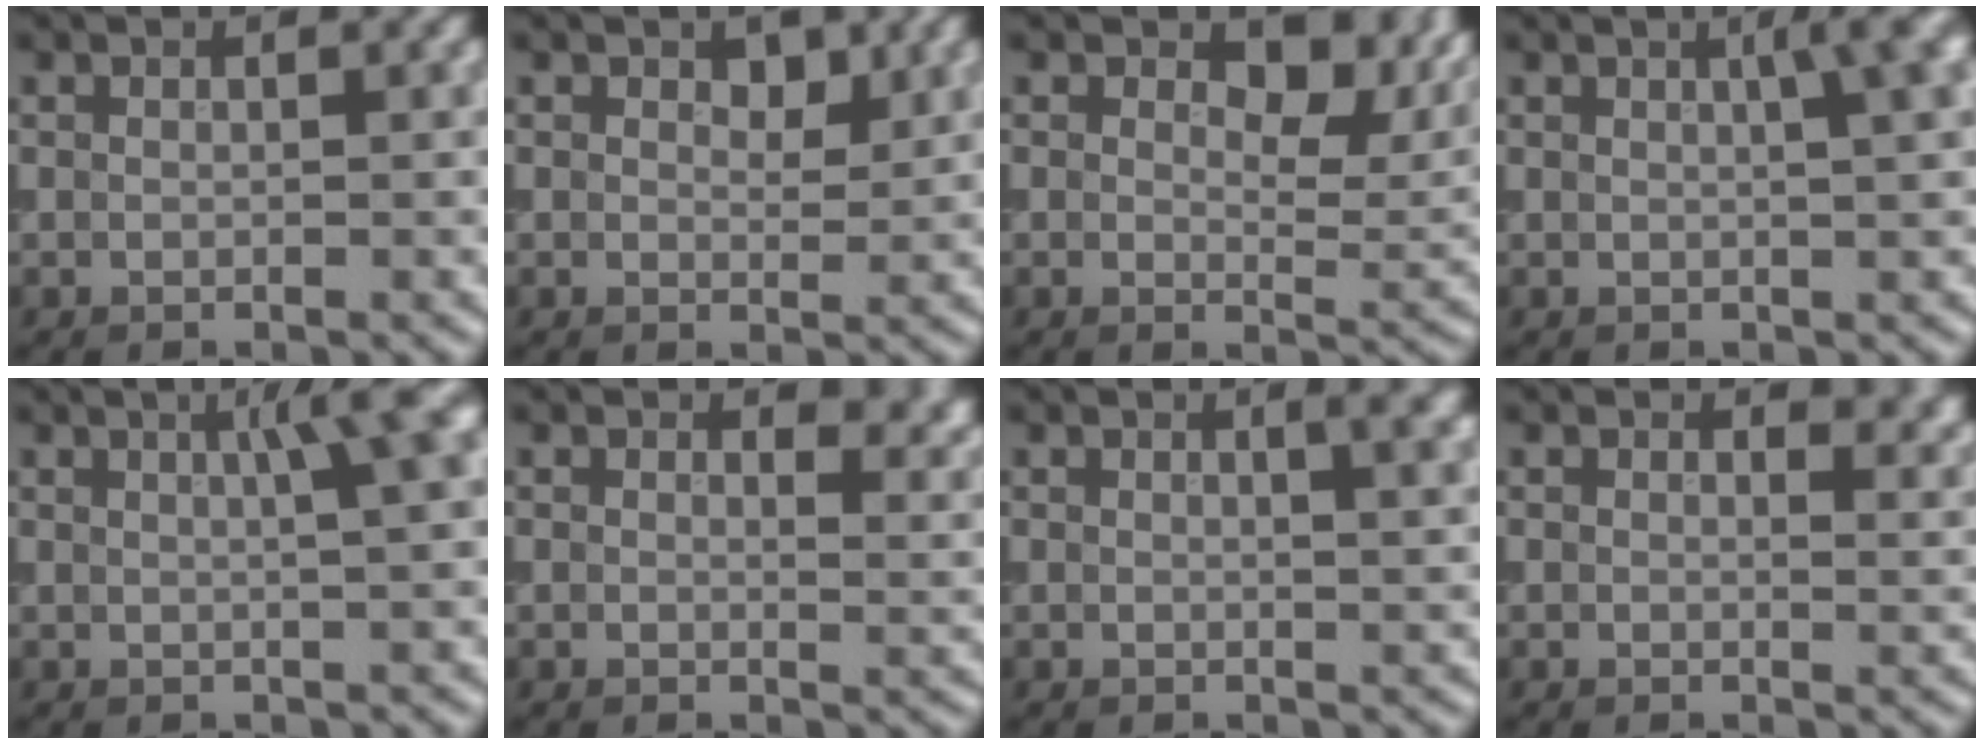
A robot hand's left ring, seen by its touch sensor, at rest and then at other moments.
{"total": 1.4, "force": [0.8, 0.9, 0.8], "torque": [-0.009, -0.003, 0.010]}
{"total": 5.8, "force": [2.0, 3.3, 4.3], "torque": [-0.054, -0.008, 0.025]}
{"total": 3.7, "force": [1.4, 0.9, 3.3], "torque": [-0.035, 0.011, 0.017]}
{"total": 4.4, "force": [1.5, 1.0, 4.1], "torque": [-0.040, 0.017, 0.018]}
{"total": 2.8, "force": [1.7, 1.4, 1.8], "torque": [-0.021, -0.006, 0.020]}
{"total": 2.5, "force": [1.1, 0.8, 2.0], "torque": [-0.012, 0.004, 0.013]}
{"total": 1.8, "force": [1.1, 0.9, 1.1], "torque": [-0.011, -0.007, 0.017]}